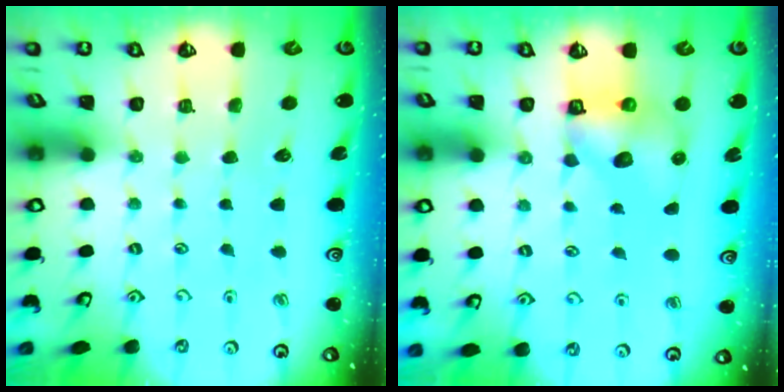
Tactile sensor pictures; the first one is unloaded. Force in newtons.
{"total": 8.2, "press": 8.2, "slide": 0.7}